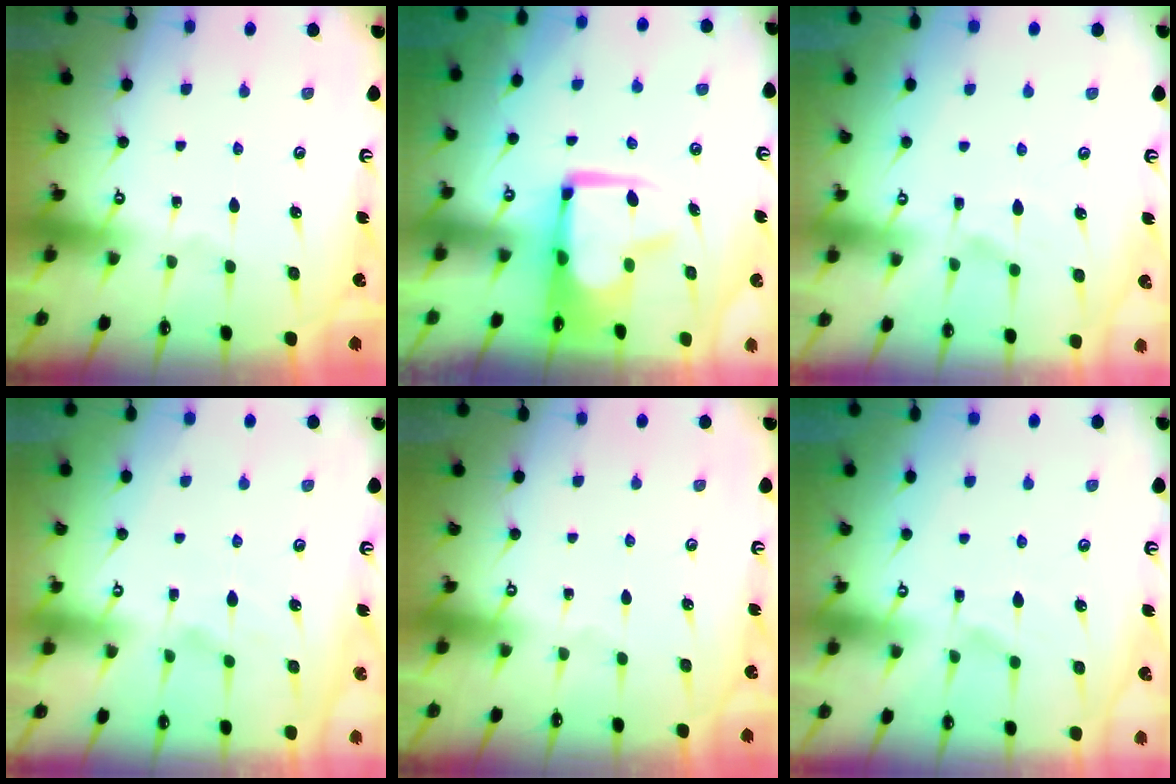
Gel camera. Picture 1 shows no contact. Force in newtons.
{"total": 7.4, "press": 7.1, "slide": 1.8}
{"total": 1.5, "press": 0.9, "slide": 1.2}
{"total": 2.4, "press": 2.1, "slide": 1.3}
{"total": 0.0}
{"total": 1.7, "press": 1.1, "slide": 1.2}